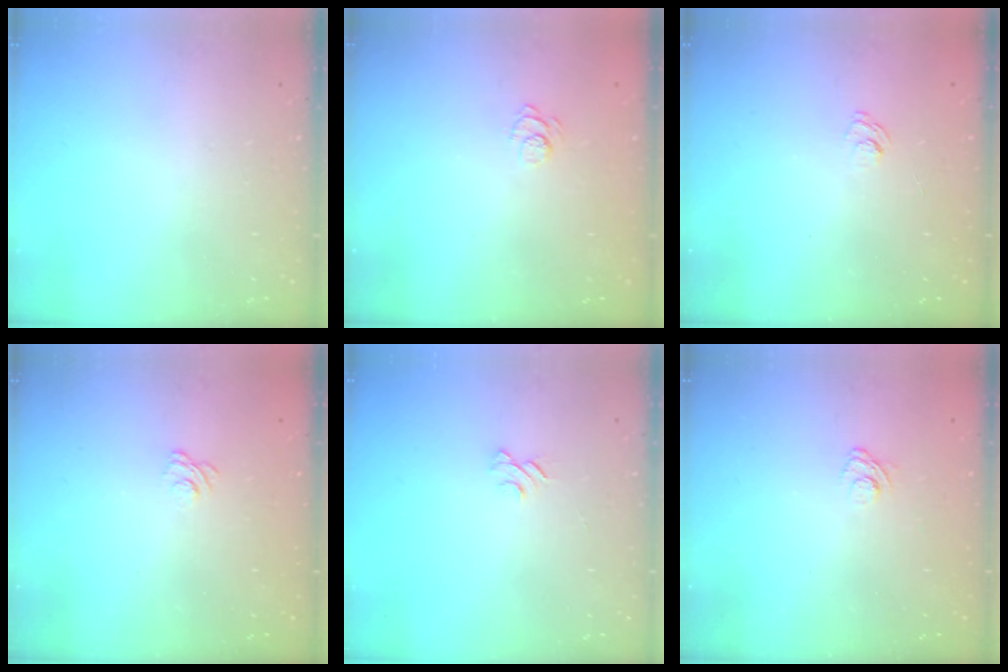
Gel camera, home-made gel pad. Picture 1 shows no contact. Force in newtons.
{"total": 2.1, "press": 1.6, "slide": 1.3}
{"total": 2.4, "press": 2.0, "slide": 1.2}
{"total": 2.1, "press": 1.8, "slide": 1.1}
{"total": 5.1, "press": 5.1, "slide": 0.3}
{"total": 3.0, "press": 2.6, "slide": 1.4}